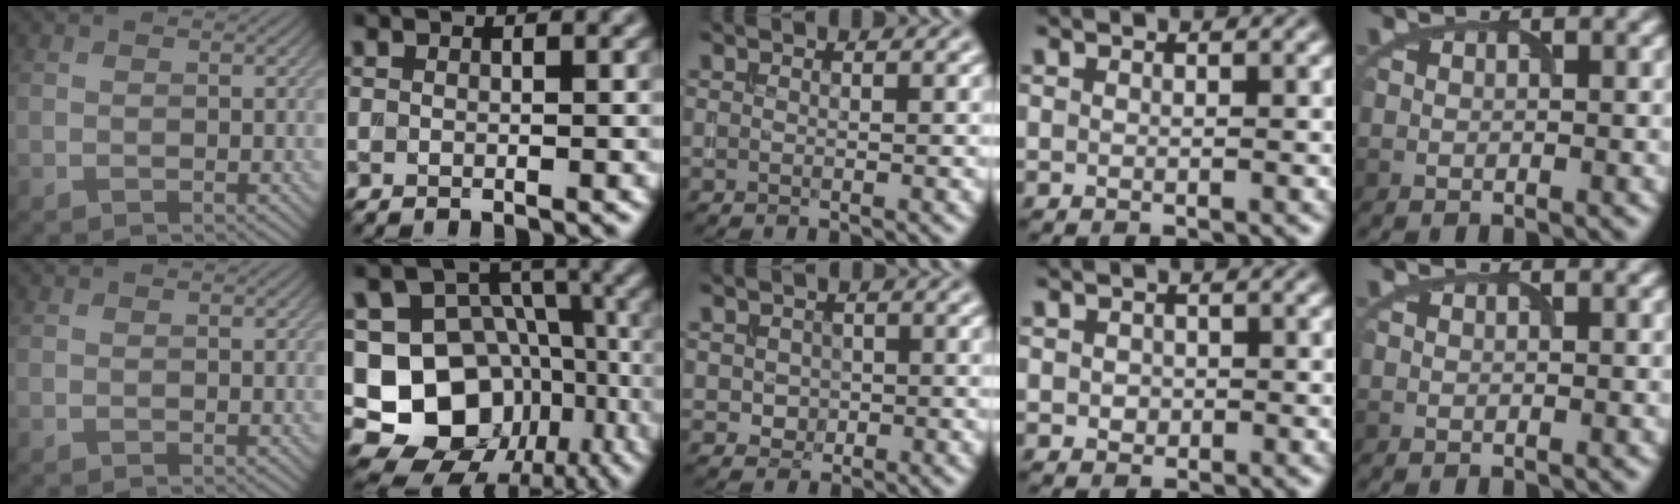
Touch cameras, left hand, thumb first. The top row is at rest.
{"index": {"total": 16.6, "force": [-6.6, 13.8, 6.3], "torque": [-0.118, -0.004, -0.103]}, "middle": {"total": 1.2, "force": [-0.1, 1.2, 0.4], "torque": [-0.005, -0.003, 0.000]}, "ring": {"total": 1.0, "force": [0.0, 0.9, 0.4], "torque": [-0.005, -0.003, -0.001]}}